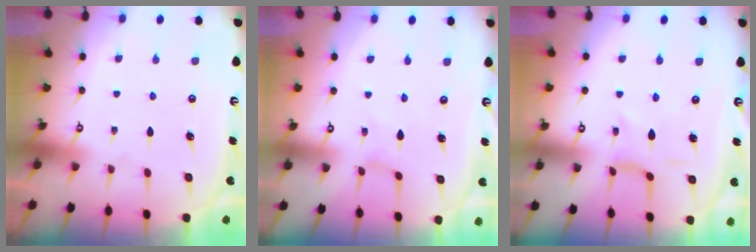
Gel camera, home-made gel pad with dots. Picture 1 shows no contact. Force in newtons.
{"total": 0.0}
{"total": 2.4, "press": 2.4, "slide": 0.6}